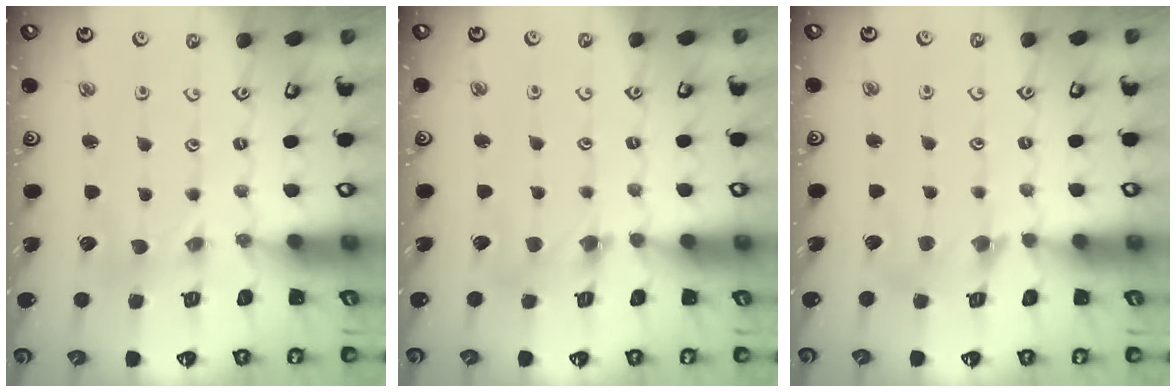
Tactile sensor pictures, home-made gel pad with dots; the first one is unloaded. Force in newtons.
{"total": 3.9, "press": 3.9, "slide": 0.4}
{"total": 7.7, "press": 7.7, "slide": 0.9}